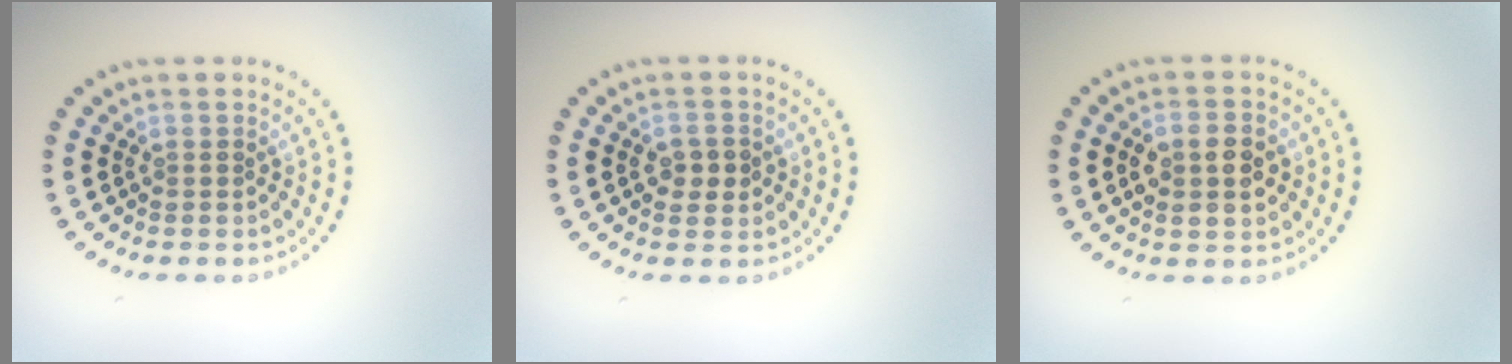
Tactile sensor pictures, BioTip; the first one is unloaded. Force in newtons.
{"total": 1.9, "press": 1.9, "slide": 0.2}
{"total": 3.1, "press": 3.1, "slide": 0.1}